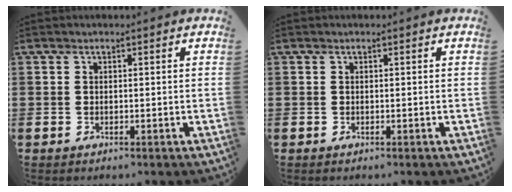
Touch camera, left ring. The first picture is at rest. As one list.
[{"total": 0.0}]